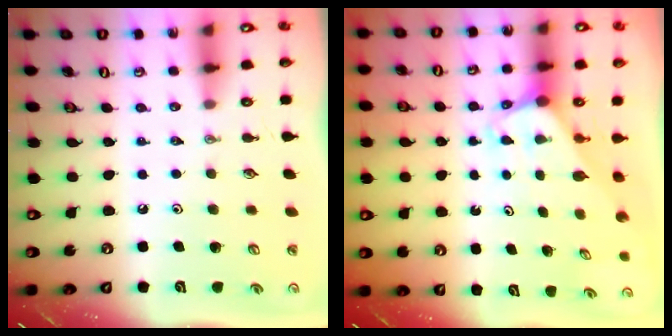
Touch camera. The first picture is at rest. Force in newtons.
{"total": 2.1, "press": 2.1, "slide": 0.2}